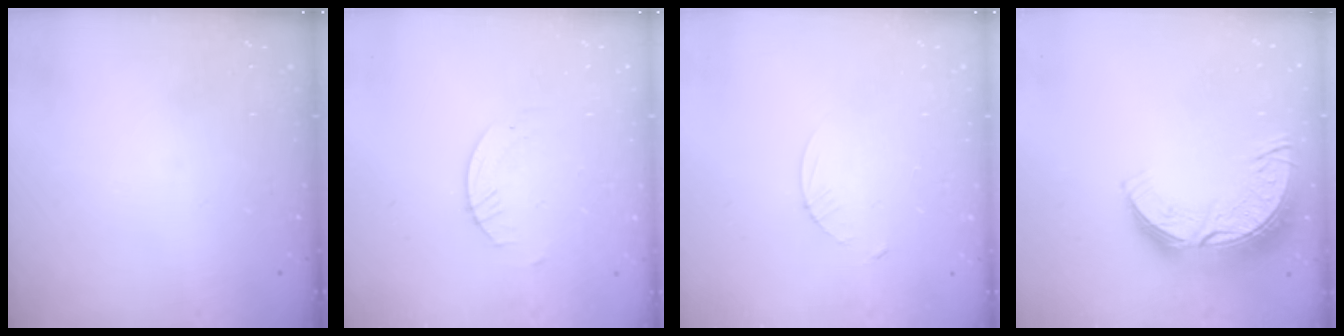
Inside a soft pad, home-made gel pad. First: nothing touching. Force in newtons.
{"total": 0.8, "press": 0.8, "slide": 0.2}
{"total": 3.4, "press": 3.3, "slide": 0.3}
{"total": 17.3, "press": 17.2, "slide": 1.2}